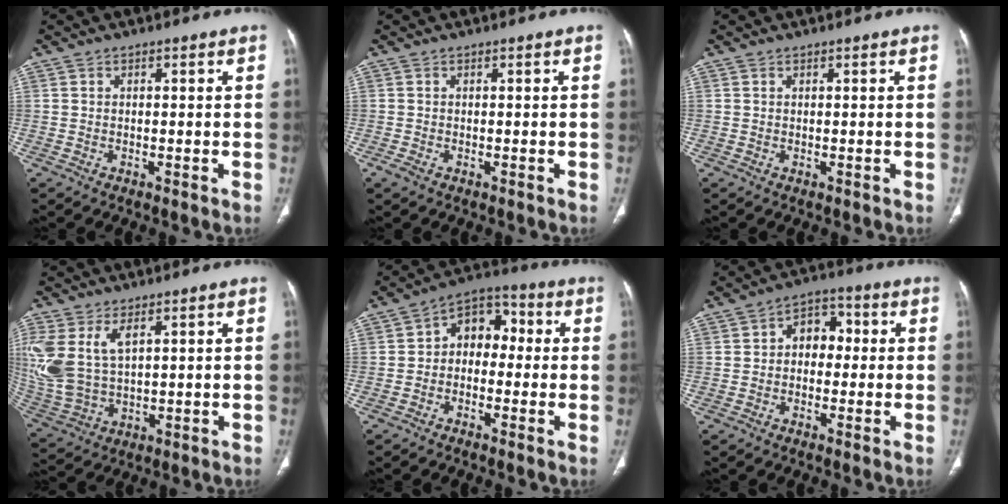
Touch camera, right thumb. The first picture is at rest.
{"total": 1.0, "force": [-0.4, 0.6, 0.7], "torque": [-0.020, -0.002, -0.007]}
{"total": 0.0}
{"total": 13.8, "force": [4.7, 8.0, 10.2], "torque": [-0.243, -0.011, 0.112]}
{"total": 8.5, "force": [0.1, 6.1, 5.9], "torque": [-0.050, 0.036, -0.016]}
{"total": 6.7, "force": [0.4, 4.9, 4.5], "torque": [-0.037, 0.023, -0.004]}